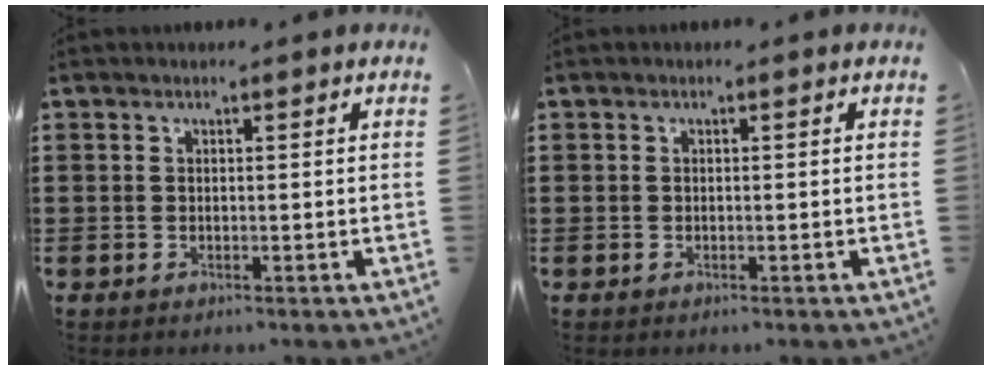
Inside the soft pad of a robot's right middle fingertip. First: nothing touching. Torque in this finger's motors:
{"motor_torque": [-0.30, -0.22, 0.05, 0.01]}